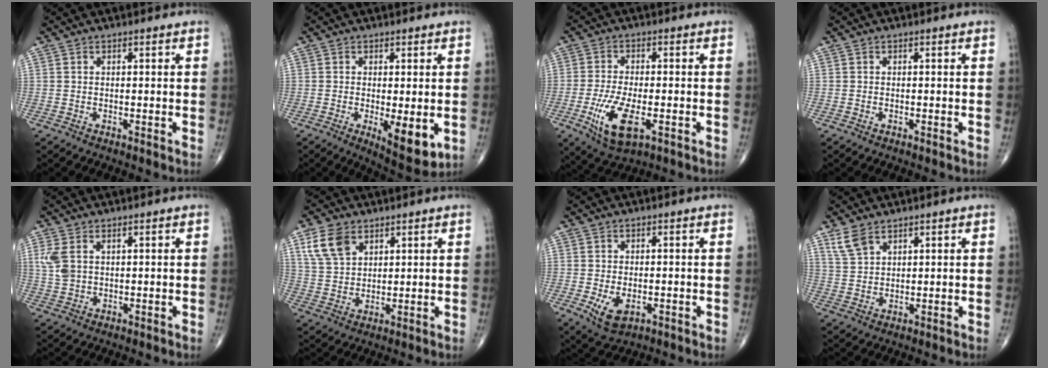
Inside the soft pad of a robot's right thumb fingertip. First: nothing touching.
{"total": 8.3, "force": [-1.8, 2.8, 7.6], "torque": [-0.106, -0.024, -0.020]}
{"total": 10.3, "force": [-3.4, 4.2, 8.7], "torque": [-0.171, -0.005, -0.055]}
{"total": 0.0}
{"total": 4.4, "force": [1.5, 2.6, 3.3], "torque": [-0.081, 0.003, 0.036]}
{"total": 8.0, "force": [4.2, 5.1, 4.5], "torque": [-0.075, -0.012, 0.088]}
{"total": 5.6, "force": [-1.6, 3.3, 4.2], "torque": [-0.072, -0.006, -0.018]}
{"total": 4.4, "force": [3.1, 2.2, 2.2], "torque": [-0.041, -0.010, 0.071]}